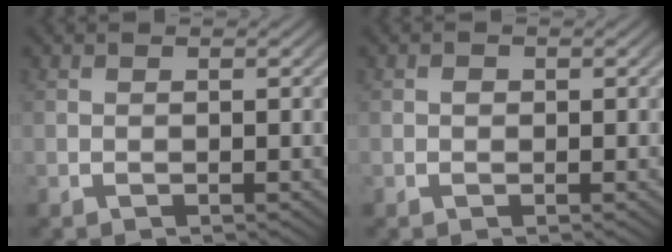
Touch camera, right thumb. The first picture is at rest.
{"total": 0.6, "force": [0.1, 0.5, 0.3], "torque": [-0.006, -0.005, 0.003]}